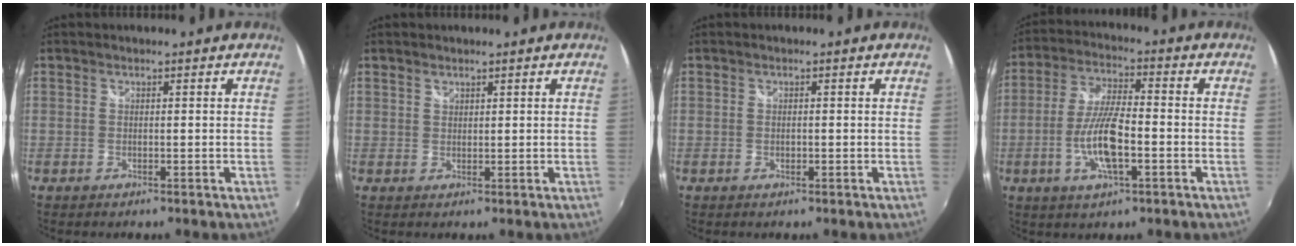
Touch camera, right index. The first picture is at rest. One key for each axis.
{"total": 1.1, "fx": 0.8, "fy": 0.7, "fz": 0.2, "tx": 0.000, "ty": 0.002, "tz": 0.013}
{"total": 0.8, "fx": -0.1, "fy": 0.5, "fz": 0.6, "tx": -0.012, "ty": -0.001, "tz": -0.003}
{"total": 10.6, "fx": -3.1, "fy": 2.8, "fz": 9.7, "tx": -0.198, "ty": -0.002, "tz": -0.061}